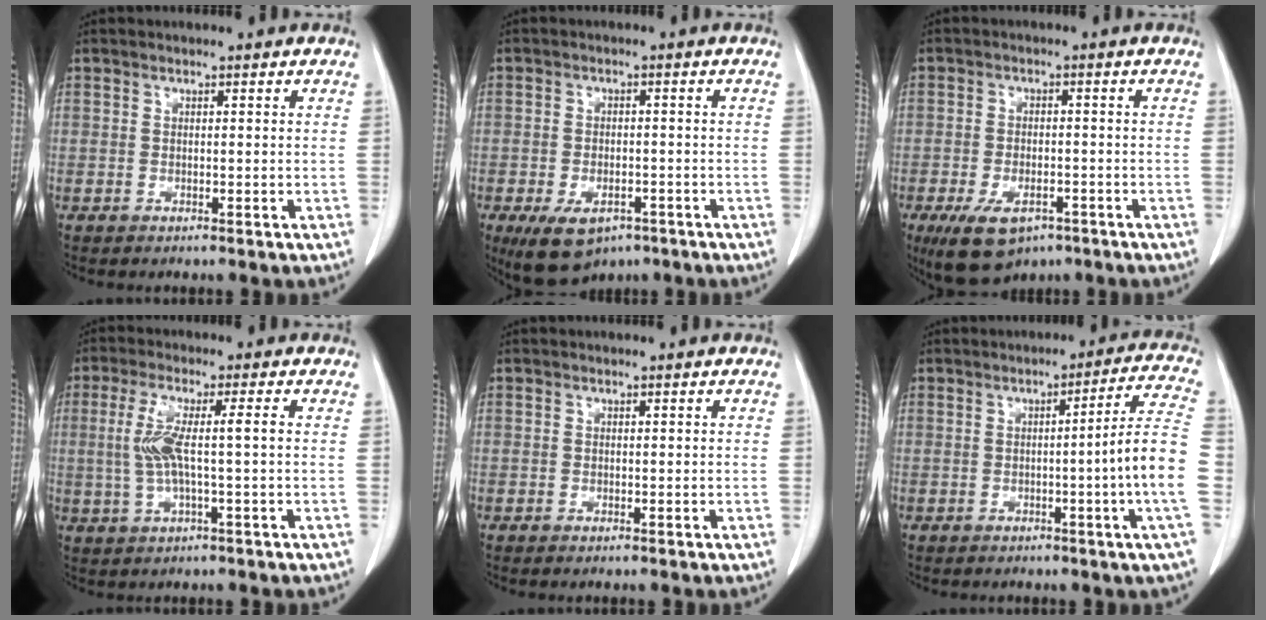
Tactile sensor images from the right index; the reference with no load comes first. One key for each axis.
{"total": 8.5, "fx": -5.3, "fy": 4.6, "fz": 4.9, "tx": -0.082, "ty": -0.006, "tz": -0.076}
{"total": 8.8, "fx": -5.5, "fy": 4.3, "fz": 5.4, "tx": -0.097, "ty": -0.009, "tz": -0.083}
{"total": 6.3, "fx": 0.2, "fy": 0.3, "fz": 6.3, "tx": -0.135, "ty": 0.011, "tz": 0.006}
{"total": 0.0}
{"total": 10.1, "fx": -1.9, "fy": -2.4, "fz": 9.6, "tx": -0.121, "ty": -0.005, "tz": -0.028}